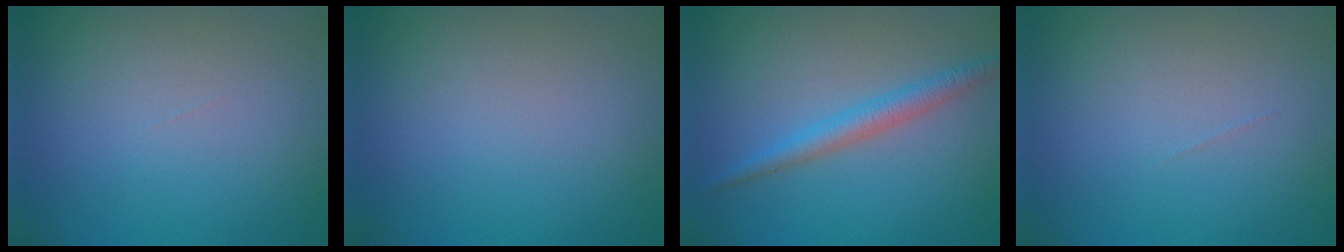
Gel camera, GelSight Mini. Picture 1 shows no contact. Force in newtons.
{"total": 0.0}
{"total": 2.5, "press": 2.5, "slide": 0.0}
{"total": 0.0}